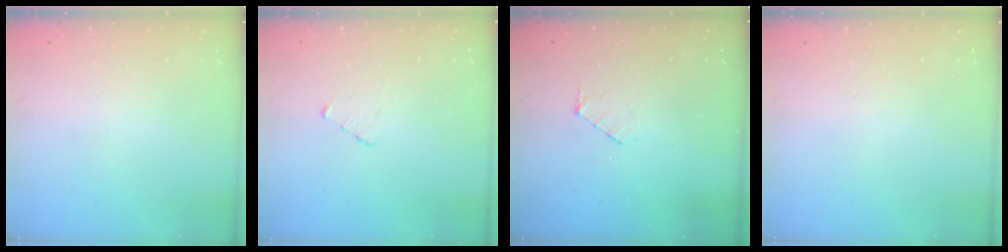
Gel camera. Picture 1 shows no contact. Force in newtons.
{"total": 2.5, "press": 2.5, "slide": 0.3}
{"total": 4.8, "press": 4.8, "slide": 0.3}
{"total": 0.0}